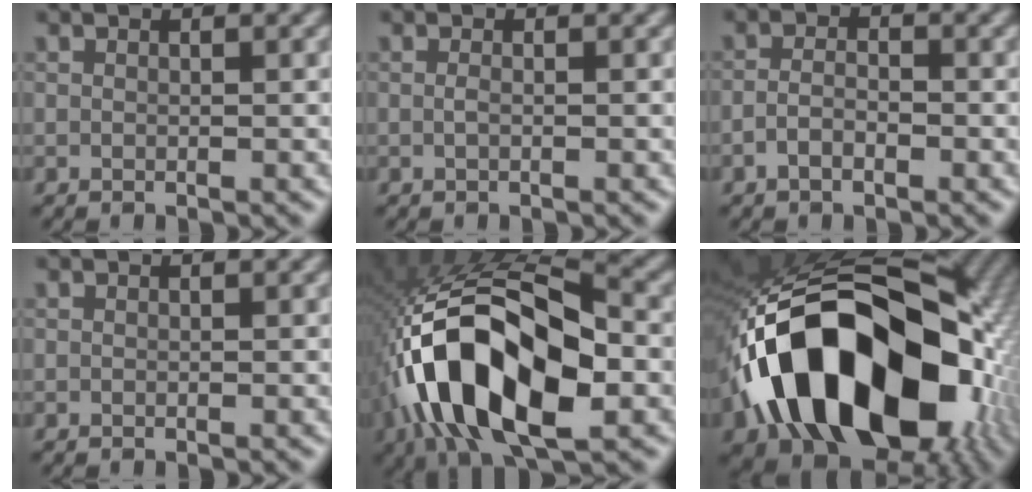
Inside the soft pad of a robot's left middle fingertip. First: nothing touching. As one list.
[{"total": 0.6, "force": [-0.1, 0.2, 0.5], "torque": [-0.013, -0.002, -0.002]}, {"total": 1.7, "force": [-1.0, 0.8, 1.2], "torque": [-0.023, 0.003, -0.023]}, {"total": 0.0}, {"total": 15.3, "force": [-4.4, 7.0, 12.9], "torque": [-0.225, 0.016, -0.089]}, {"total": 19.5, "force": [-5.5, 12.2, 14.2], "torque": [-0.261, 0.001, -0.096]}]